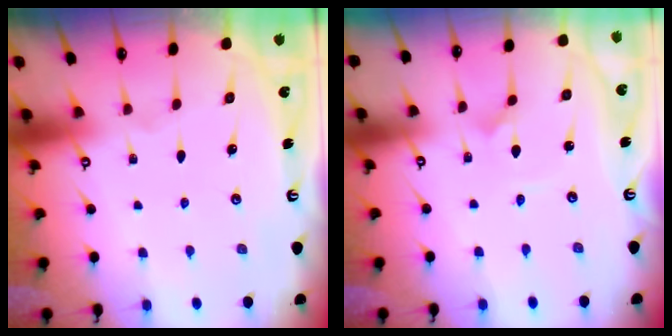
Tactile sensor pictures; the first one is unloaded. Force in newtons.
{"total": 0.0}